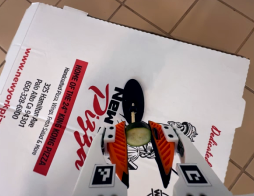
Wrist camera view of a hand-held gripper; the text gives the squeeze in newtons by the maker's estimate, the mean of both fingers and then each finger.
{"total": 7.8, "left": 7.7, "right": 8.0}